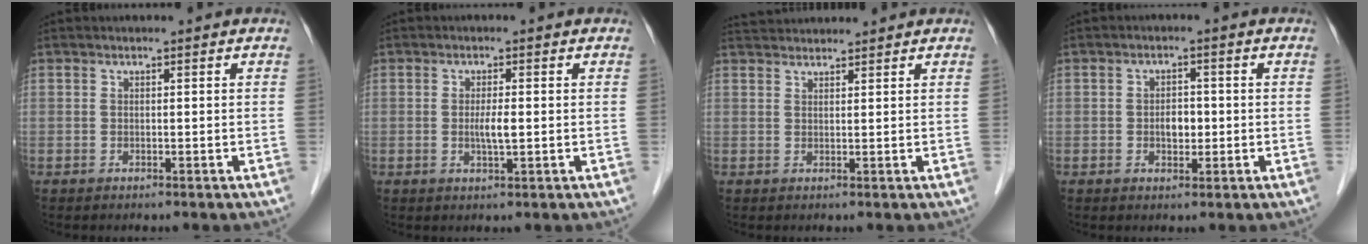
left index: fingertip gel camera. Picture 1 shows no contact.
{"total": 2.7, "force": [-0.3, 0.3, 2.6], "torque": [-0.053, -0.003, -0.004]}
{"total": 4.2, "force": [4.2, 0.4, 0.7], "torque": [-0.014, 0.034, 0.071]}
{"total": 3.0, "force": [-0.5, 1.8, 2.3], "torque": [-0.036, 0.006, -0.006]}